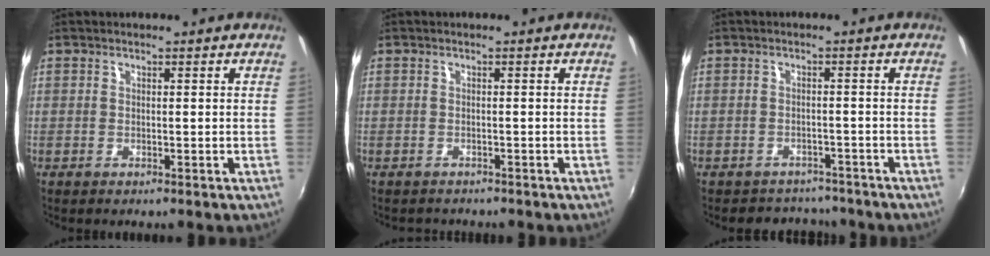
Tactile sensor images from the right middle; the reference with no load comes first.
{"total": 1.4, "force": [-1.3, 0.5, 0.0], "torque": [-0.004, -0.004, -0.019]}
{"total": 6.6, "force": [-6.0, 2.8, 0.8], "torque": [-0.025, 0.007, -0.083]}